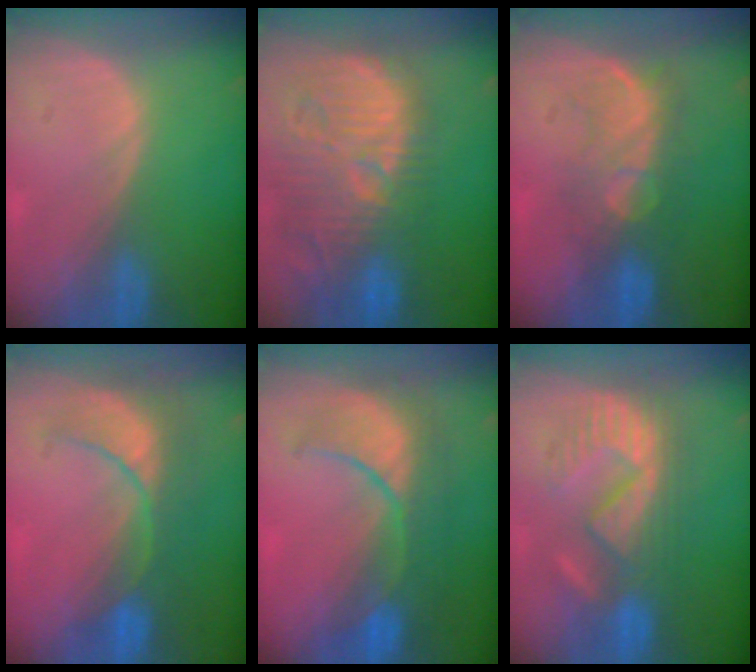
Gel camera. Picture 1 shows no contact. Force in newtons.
{"total": 14.0, "press": 12.8, "slide": 5.8}
{"total": 7.7, "press": 7.4, "slide": 2.0}
{"total": 8.4, "press": 8.1, "slide": 2.3}
{"total": 10.0, "press": 9.1, "slide": 4.2}
{"total": 9.4, "press": 9.4, "slide": 0.4}